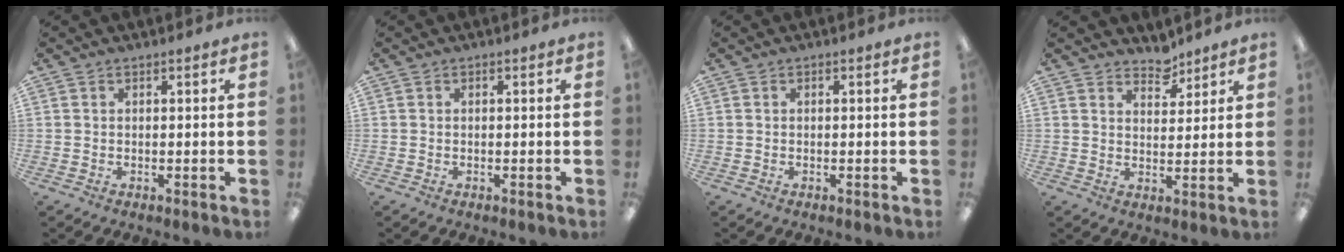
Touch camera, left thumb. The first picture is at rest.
{"total": 0.0}
{"total": 0.0}
{"total": 5.1, "force": [4.6, 2.1, 0.8], "torque": [0.004, -0.033, 0.081]}